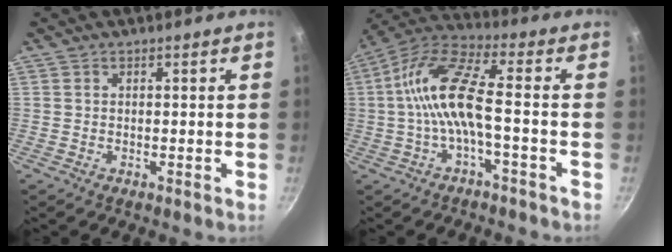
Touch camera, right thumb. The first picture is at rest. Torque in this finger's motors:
{"motor_torque": [0.83, 2.08, 1.92, -0.85, 0.52]}